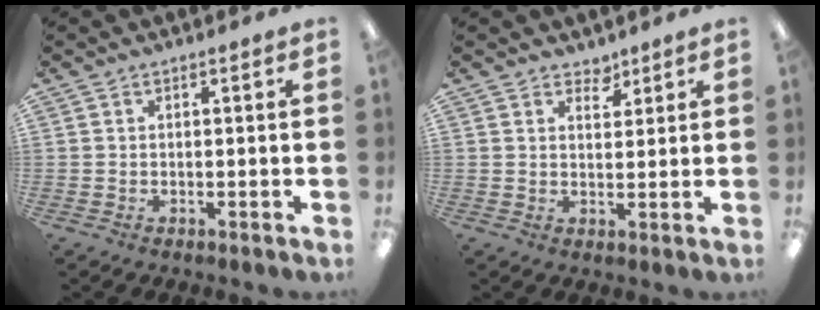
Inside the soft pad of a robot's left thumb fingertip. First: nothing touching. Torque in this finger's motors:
{"motor_torque": [0.30, -0.05, -0.11, -0.24, 0.00]}